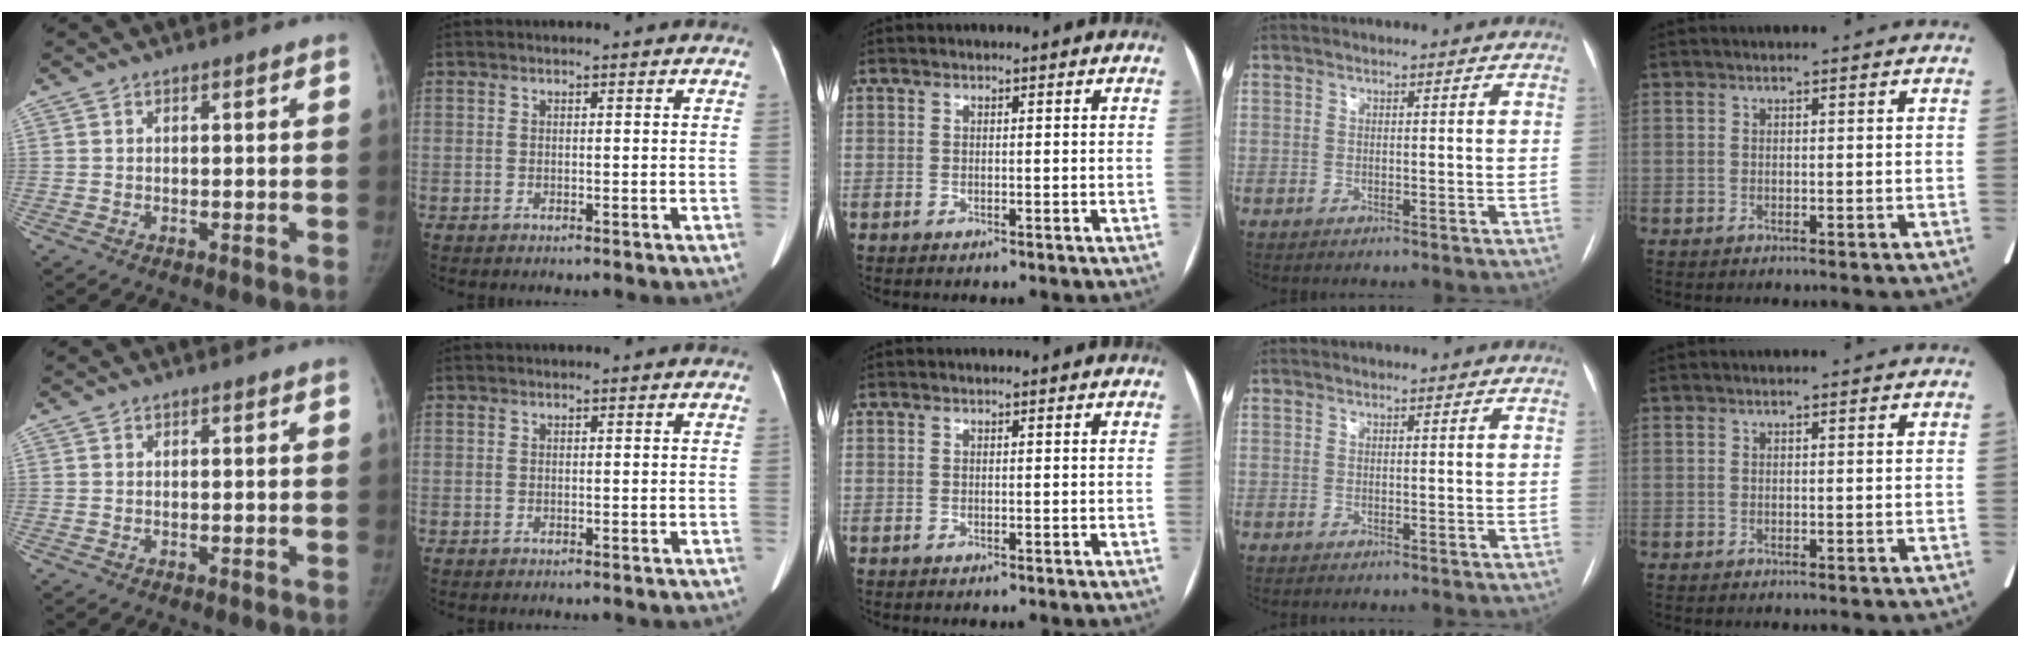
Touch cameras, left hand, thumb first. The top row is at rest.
{}